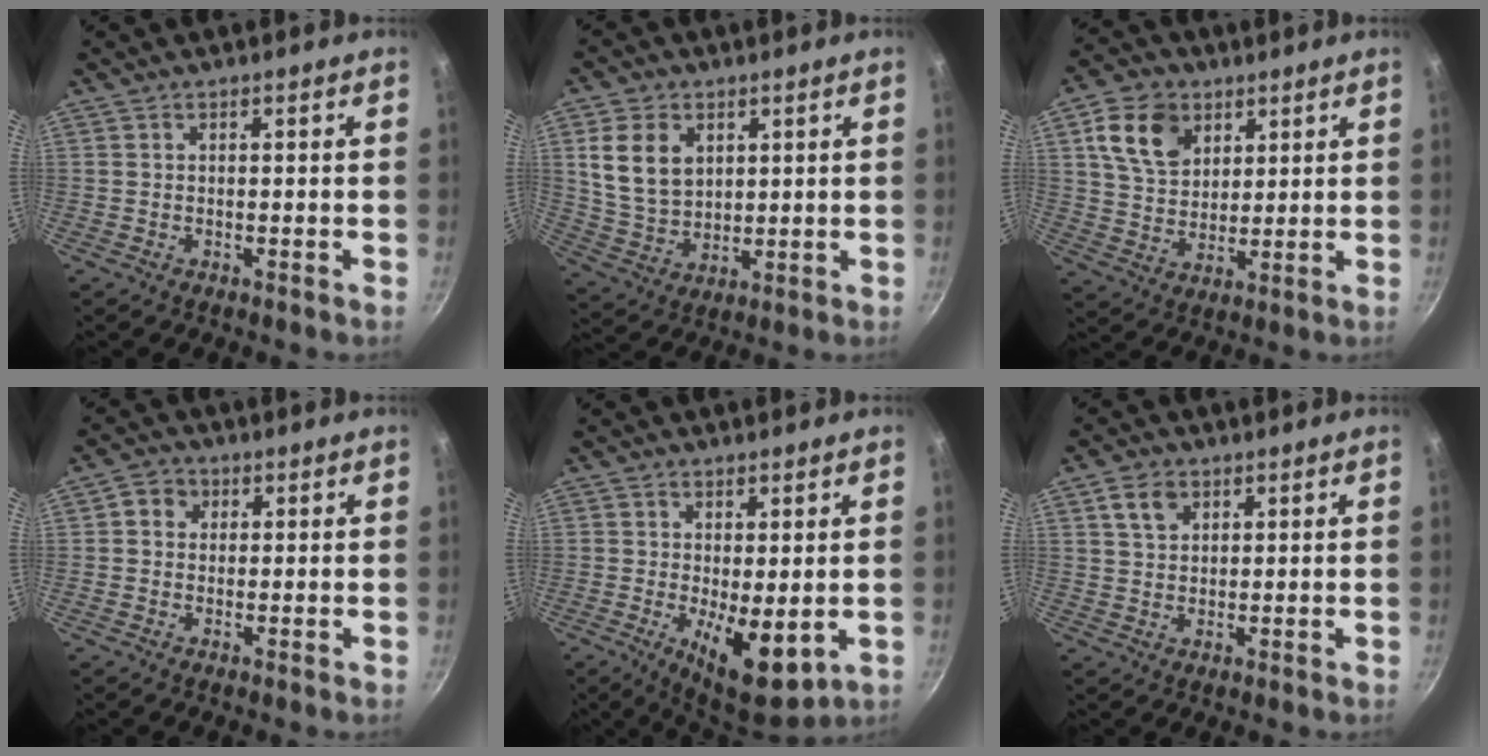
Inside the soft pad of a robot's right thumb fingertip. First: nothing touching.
{"total": 10.9, "force": [3.3, 7.9, 6.7], "torque": [-0.107, -0.019, 0.072]}
{"total": 11.8, "force": [5.0, 8.4, 6.6], "torque": [-0.094, -0.012, 0.089]}
{"total": 3.6, "force": [0.9, 3.2, 1.4], "torque": [-0.002, 0.000, 0.005]}
{"total": 9.8, "force": [-1.2, 4.0, 8.9], "torque": [-0.123, -0.017, -0.006]}
{"total": 4.5, "force": [2.2, 3.1, 2.4], "torque": [-0.031, -0.003, 0.040]}